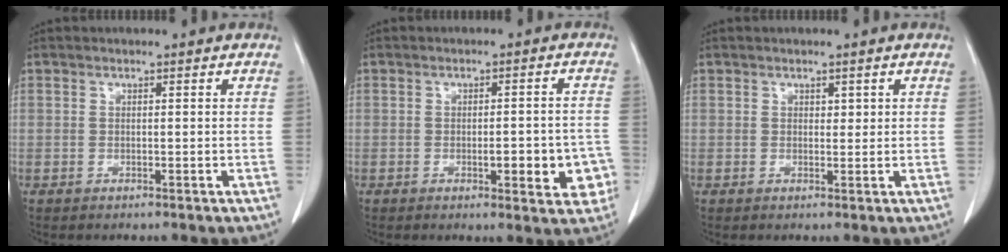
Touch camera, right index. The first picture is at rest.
{"total": 7.1, "force": [-2.2, 2.1, 6.4], "torque": [-0.074, 0.007, -0.024]}
{"total": 1.0, "force": [0.5, 0.7, 0.6], "torque": [-0.002, -0.002, 0.007]}